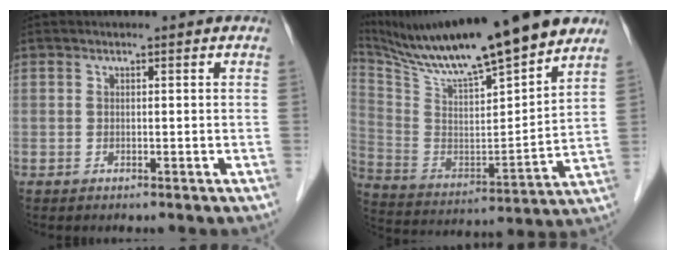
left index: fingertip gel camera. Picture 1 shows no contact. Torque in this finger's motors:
{"motor_torque": [0.14, -0.58, 0.36, 0.17]}